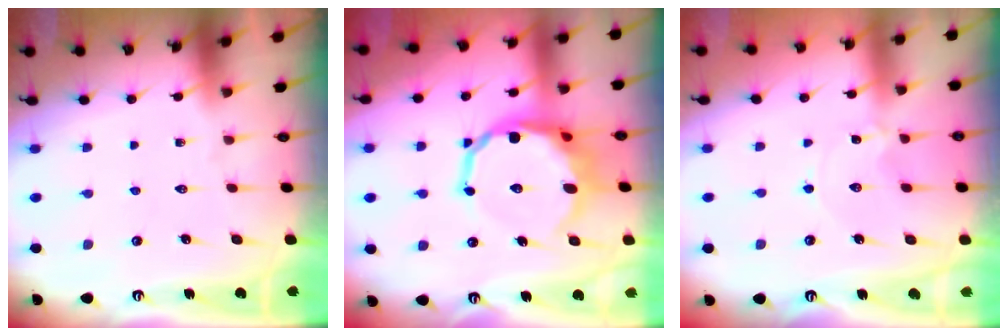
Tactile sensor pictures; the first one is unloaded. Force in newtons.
{"total": 13.0, "press": 12.2, "slide": 4.5}
{"total": 0.0}